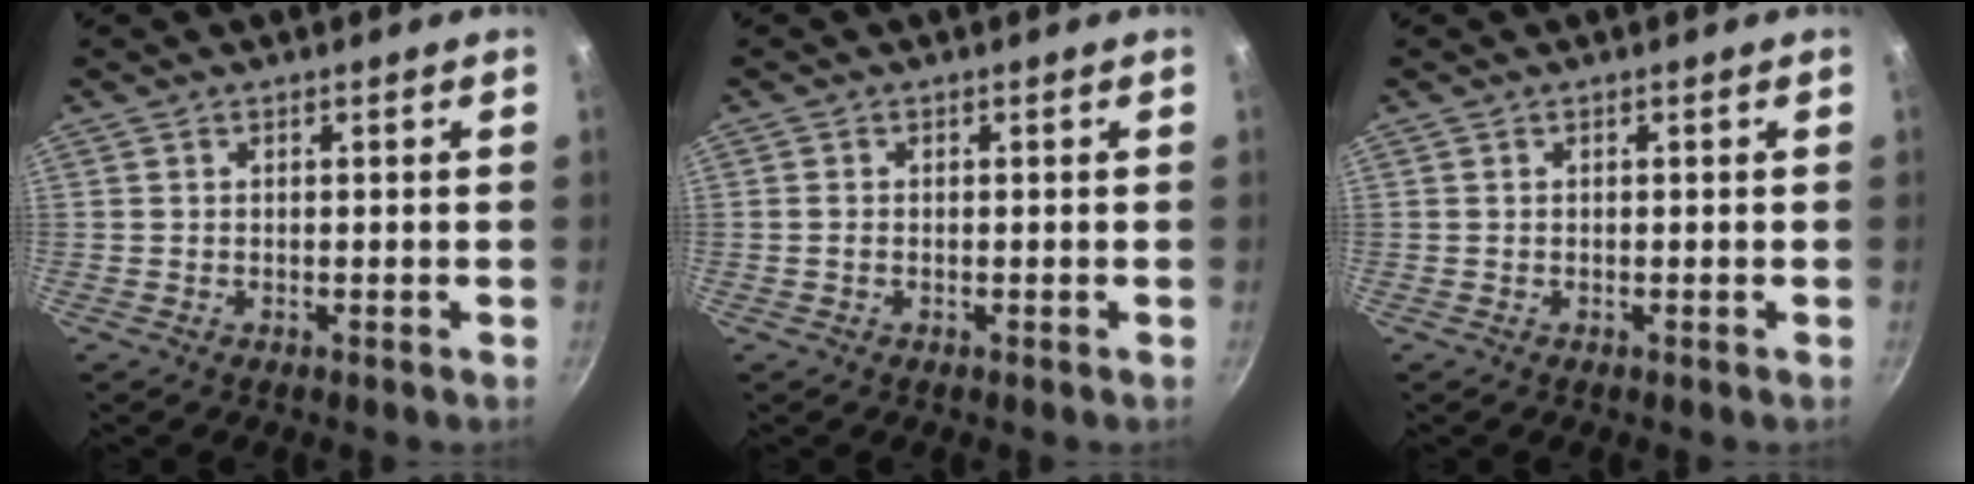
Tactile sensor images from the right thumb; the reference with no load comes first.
{"total": 1.0, "force": [-0.1, 0.8, 0.5], "torque": [-0.011, 0.002, -0.004]}
{"total": 0.0}